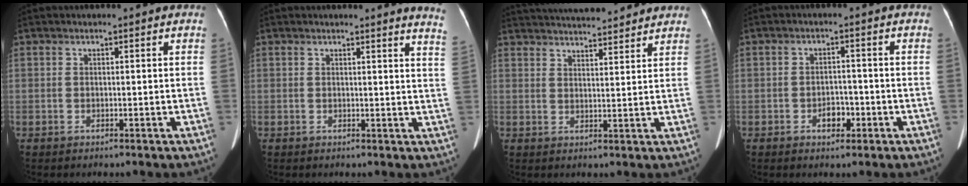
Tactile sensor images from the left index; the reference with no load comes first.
{"total": 6.7, "force": [6.3, -0.9, 2.0], "torque": [-0.011, -0.078, 0.034]}
{"total": 16.3, "force": [15.1, 2.4, 5.6], "torque": [-0.094, 0.020, 0.213]}
{"total": 3.1, "force": [-2.0, 1.8, 1.4], "torque": [-0.018, -0.012, -0.030]}